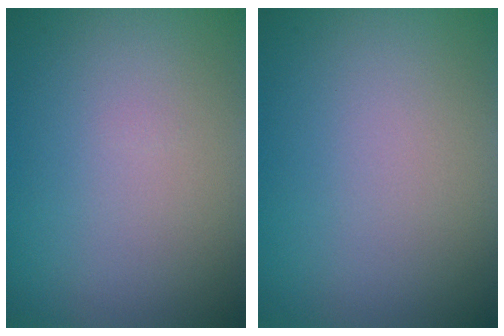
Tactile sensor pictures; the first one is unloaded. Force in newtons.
{"total": 0.0}